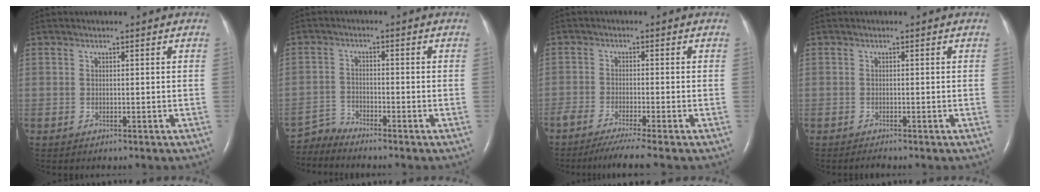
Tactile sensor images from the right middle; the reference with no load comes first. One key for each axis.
{"total": 3.3, "fx": -3.1, "fy": -0.8, "fz": -1.0, "tx": 0.018, "ty": -0.017, "tz": -0.060}
{"total": 6.2, "fx": -5.0, "fy": -0.7, "fz": 3.6, "tx": -0.053, "ty": -0.017, "tz": -0.084}
{"total": 0.6, "fx": -0.6, "fy": -0.1, "fz": 0.1, "tx": -0.007, "ty": -0.002, "tz": -0.008}